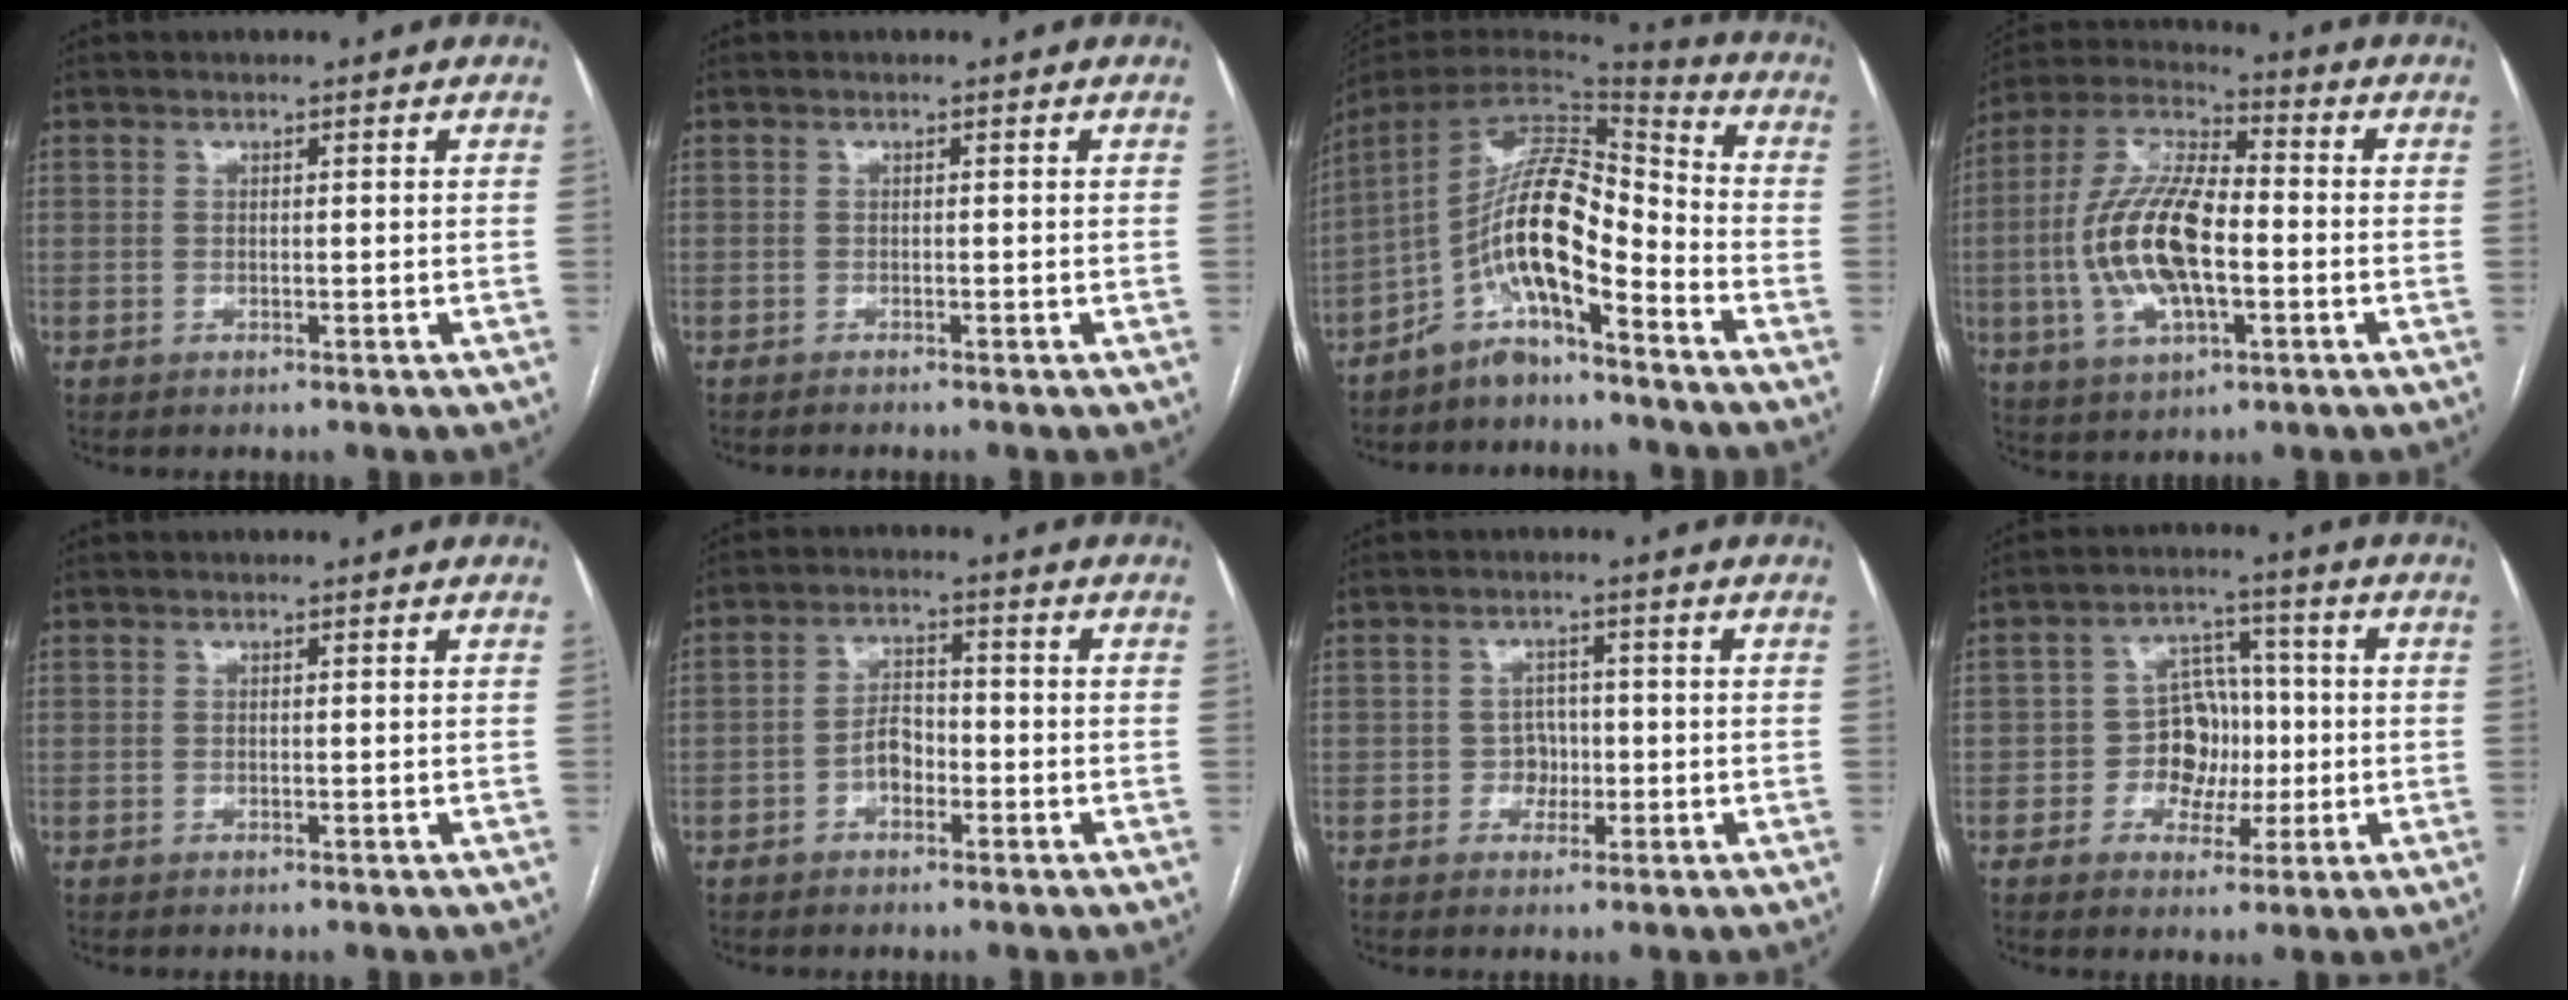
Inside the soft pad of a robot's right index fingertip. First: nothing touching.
{"total": 0.8, "force": [-0.7, -0.2, 0.3], "torque": [-0.007, -0.002, -0.011]}
{"total": 13.1, "force": [-6.6, 3.1, 10.9], "torque": [-0.200, 0.027, -0.117]}
{"total": 15.5, "force": [-2.3, 5.8, 14.1], "torque": [-0.301, 0.012, -0.042]}
{"total": 0.0}
{"total": 4.2, "force": [-1.7, 2.5, 2.9], "torque": [-0.056, 0.014, -0.034]}
{"total": 2.9, "force": [-0.7, 2.6, 1.0], "torque": [-0.007, 0.009, -0.010]}
{"total": 7.5, "force": [-1.0, 6.2, 4.1], "torque": [-0.061, 0.028, -0.013]}